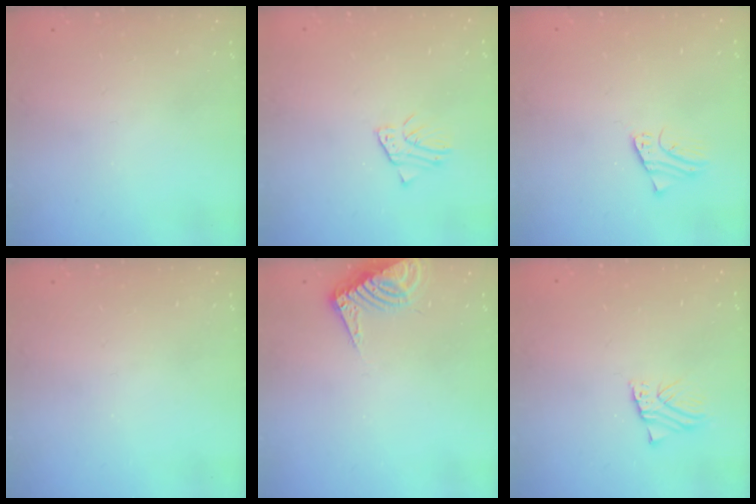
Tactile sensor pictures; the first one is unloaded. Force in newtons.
{"total": 1.3, "press": 1.3, "slide": 0.1}
{"total": 1.9, "press": 1.9, "slide": 0.1}
{"total": 0.0}
{"total": 7.8, "press": 7.8, "slide": 0.2}
{"total": 1.8, "press": 1.8, "slide": 0.1}